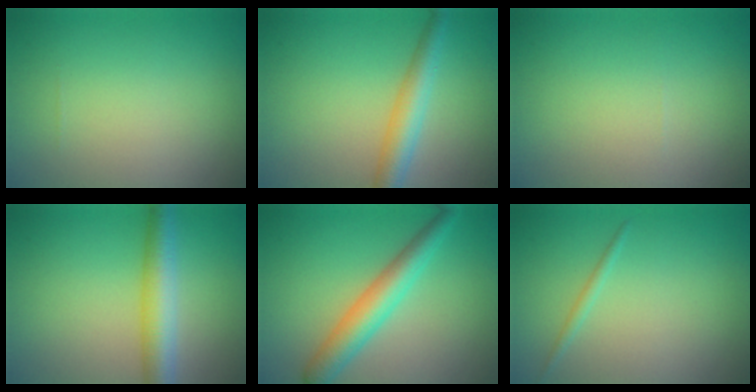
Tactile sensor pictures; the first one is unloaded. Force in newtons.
{"total": 3.9, "press": 3.9, "slide": 0.2}
{"total": 0.0}
{"total": 5.1, "press": 5.1, "slide": 0.1}
{"total": 4.5, "press": 4.5, "slide": 0.1}
{"total": 0.9, "press": 0.9, "slide": 0.1}